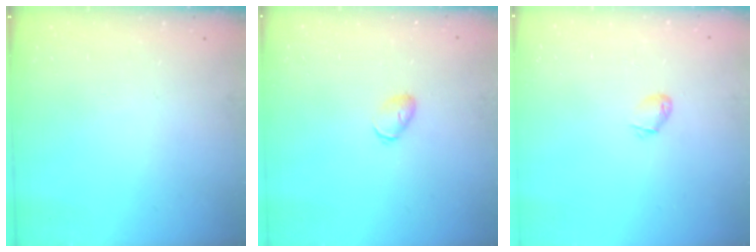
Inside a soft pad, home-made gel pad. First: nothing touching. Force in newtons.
{"total": 4.6, "press": 4.4, "slide": 1.4}
{"total": 2.3, "press": 2.3, "slide": 0.5}